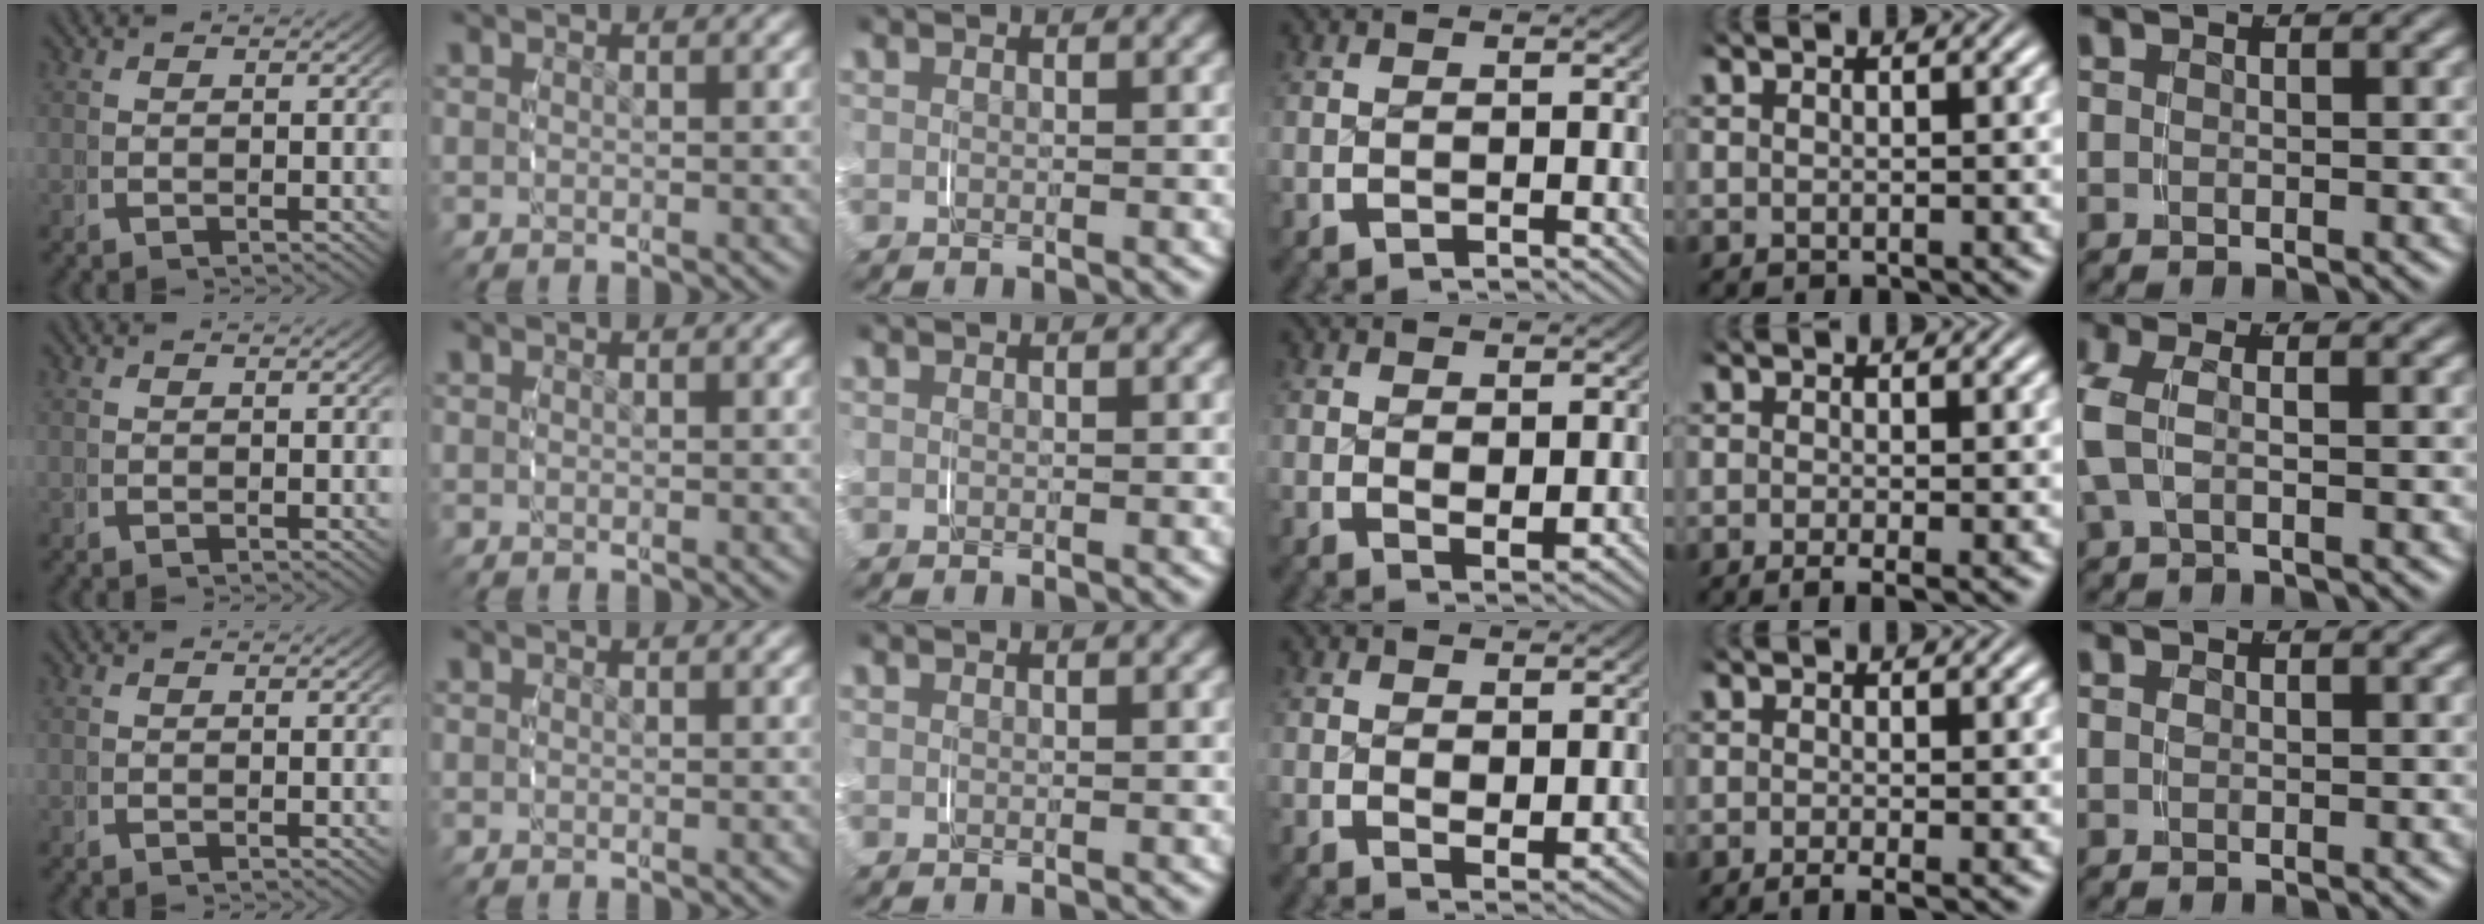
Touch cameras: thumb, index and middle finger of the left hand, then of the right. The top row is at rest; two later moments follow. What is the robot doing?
{"motion": "grasp_and_lifting", "object": "toothpaste"}